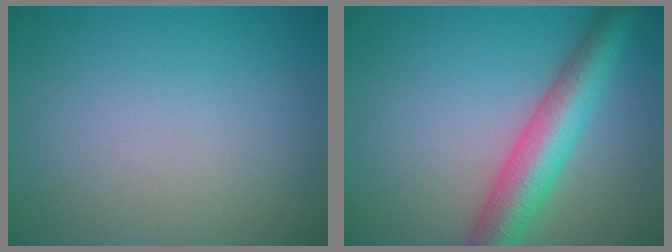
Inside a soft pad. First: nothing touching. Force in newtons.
{"total": 6.3, "press": 6.3, "slide": 0.2}